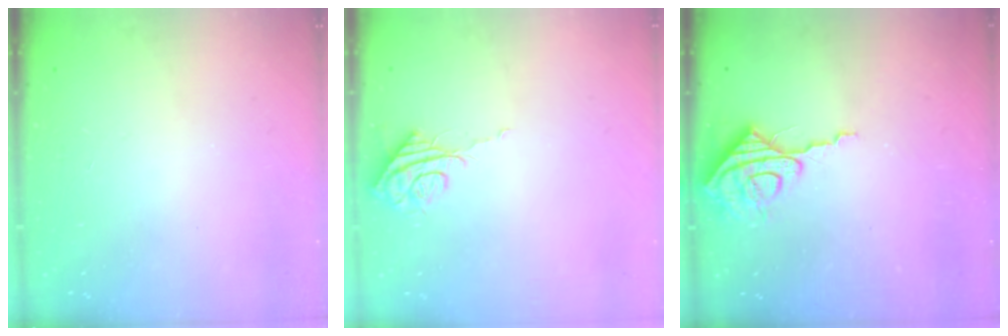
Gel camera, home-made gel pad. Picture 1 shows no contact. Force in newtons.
{"total": 8.0, "press": 8.0, "slide": 0.4}
{"total": 8.8, "press": 8.7, "slide": 0.8}